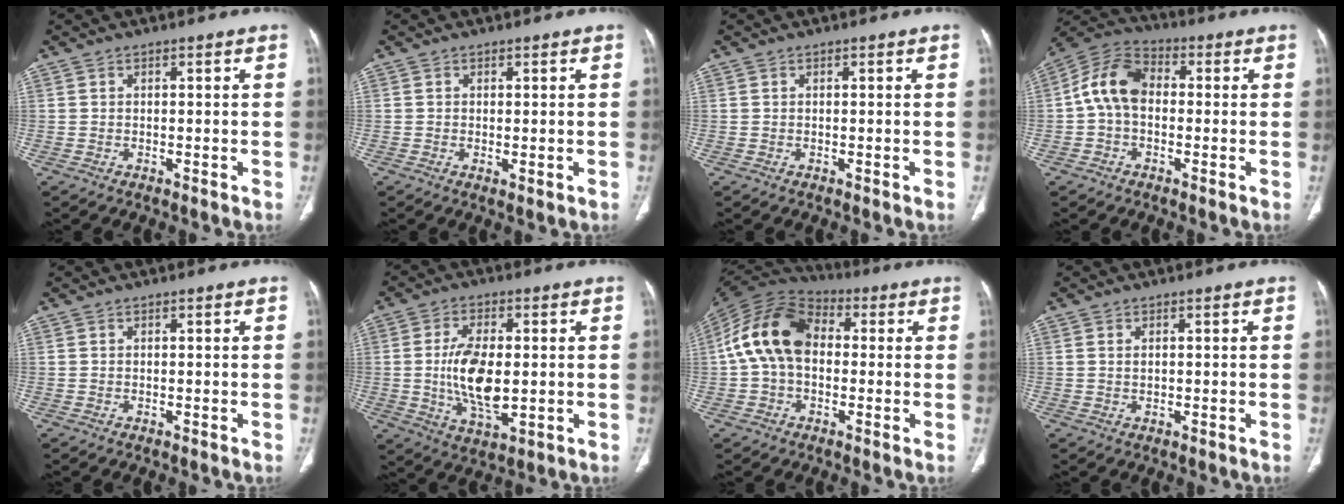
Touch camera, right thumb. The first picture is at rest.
{"total": 1.0, "force": [-0.1, 0.4, 0.9], "torque": [-0.022, -0.006, 0.002]}
{"total": 0.0}
{"total": 9.8, "force": [-0.1, 6.9, 7.0], "torque": [-0.119, 0.029, -0.017]}
{"total": 0.0}
{"total": 11.8, "force": [-0.2, 5.7, 10.3], "torque": [-0.190, -0.013, 0.003]}
{"total": 14.6, "force": [0.7, 10.1, 10.5], "torque": [-0.189, 0.037, -0.003]}
{"total": 1.1, "force": [0.4, 0.6, 0.8], "torque": [-0.018, -0.001, 0.010]}